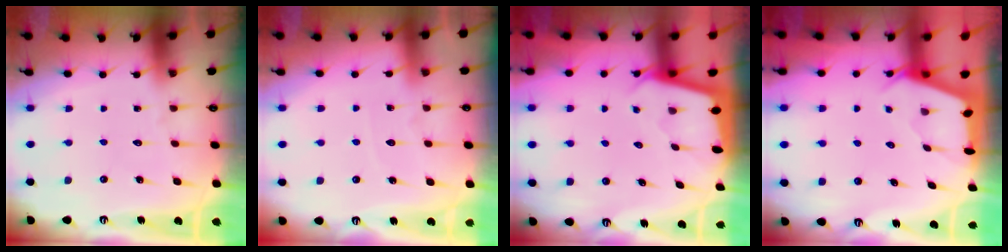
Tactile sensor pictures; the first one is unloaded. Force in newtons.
{"total": 3.4, "press": 3.4, "slide": 0.3}
{"total": 1.8, "press": 1.8, "slide": 0.1}
{"total": 2.4, "press": 2.4, "slide": 0.3}